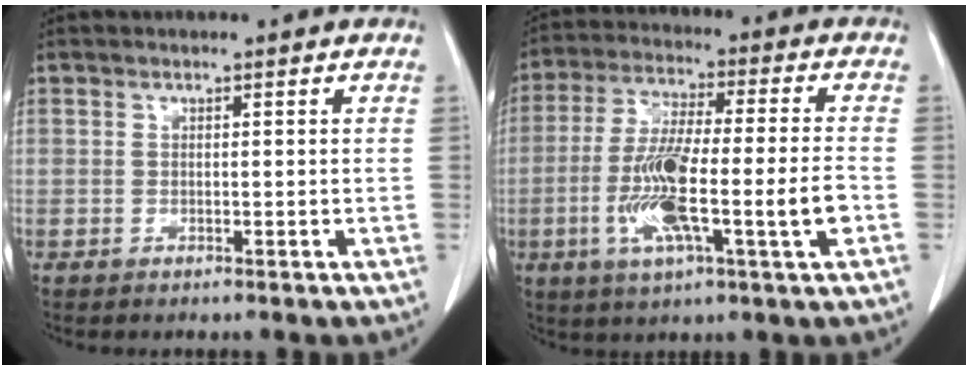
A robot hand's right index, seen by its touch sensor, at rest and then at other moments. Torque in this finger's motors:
{"motor_torque": [1.92, -0.22, 0.77, 0.21]}